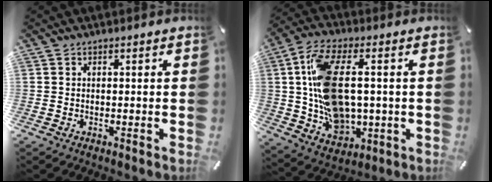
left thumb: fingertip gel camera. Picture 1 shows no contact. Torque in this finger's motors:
{"motor_torque": [1.94, 3.06, 0.58, -0.10, 0.35]}